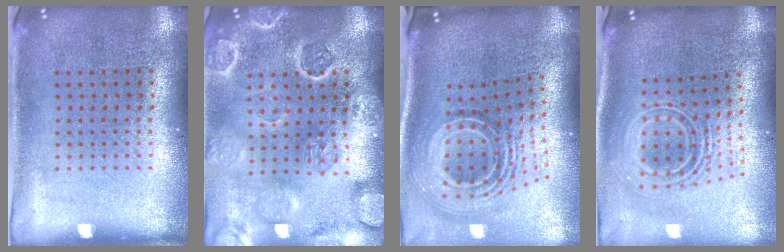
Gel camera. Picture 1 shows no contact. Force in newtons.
{"total": 3.4, "press": 3.2, "slide": 1.3}
{"total": 2.5, "press": 1.6, "slide": 1.9}
{"total": 2.4, "press": 1.7, "slide": 1.7}